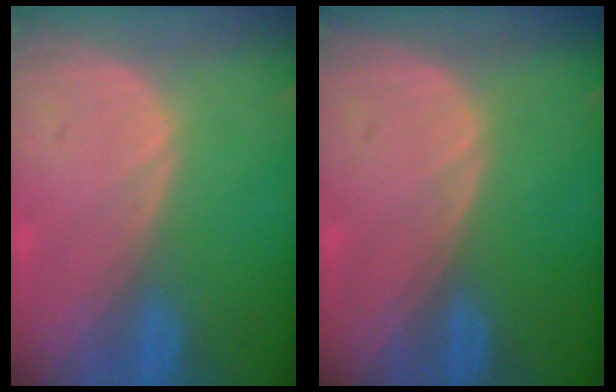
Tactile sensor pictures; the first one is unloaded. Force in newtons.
{"total": 0.0}